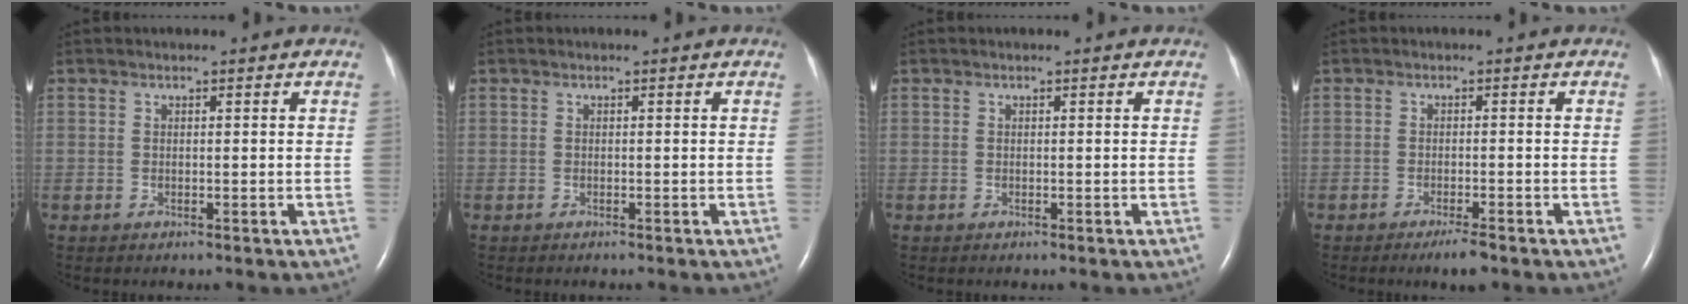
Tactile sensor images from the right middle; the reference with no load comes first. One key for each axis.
{"total": 0.0}
{"total": 0.0}
{"total": 2.8, "fx": -2.0, "fy": 0.2, "fz": 1.9, "tx": -0.034, "ty": -0.005, "tz": -0.032}